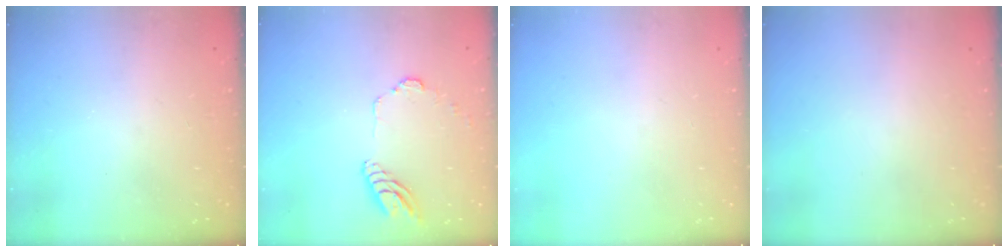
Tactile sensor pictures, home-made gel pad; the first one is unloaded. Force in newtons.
{"total": 11.2, "press": 11.1, "slide": 1.6}
{"total": 0.0}
{"total": 0.0}